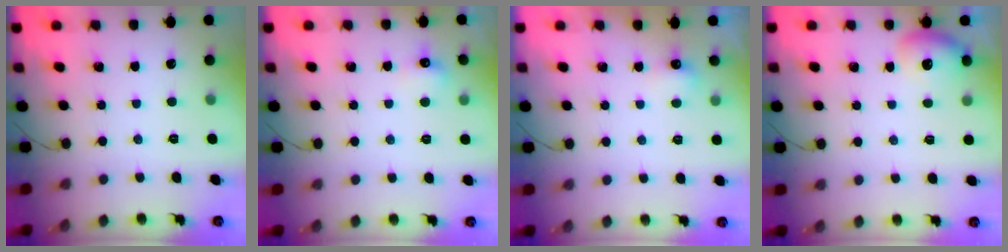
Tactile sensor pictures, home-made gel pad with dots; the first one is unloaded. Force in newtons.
{"total": 4.8, "press": 4.6, "slide": 1.3}
{"total": 3.4, "press": 3.3, "slide": 0.8}
{"total": 10.2, "press": 9.3, "slide": 4.3}